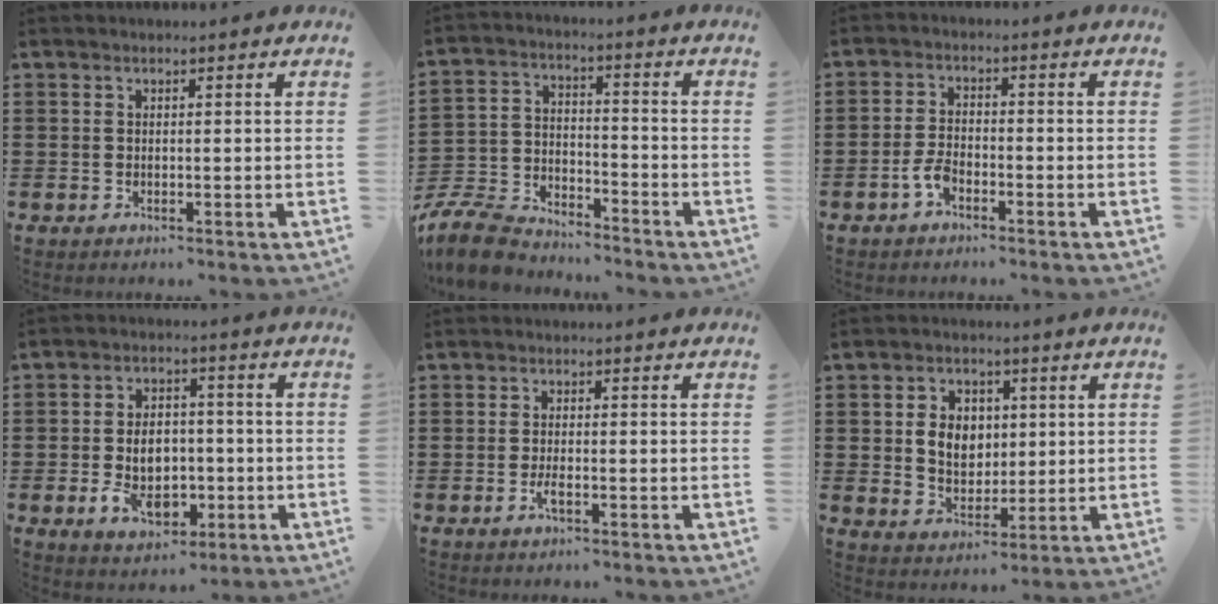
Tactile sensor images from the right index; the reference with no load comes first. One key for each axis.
{"total": 8.6, "fx": -8.2, "fy": 1.8, "fz": 2.1, "tx": -0.061, "ty": 0.014, "tz": -0.165}
{"total": 3.3, "fx": -1.9, "fy": 1.3, "fz": 2.3, "tx": -0.058, "ty": -0.004, "tz": -0.039}
{"total": 7.7, "fx": -1.8, "fy": 5.2, "fz": 5.4, "tx": -0.086, "ty": -0.002, "tz": -0.037}
{"total": 1.8, "fx": -0.8, "fy": 0.4, "fz": 1.6, "tx": -0.027, "ty": -0.001, "tz": -0.015}
{"total": 6.1, "fx": 0.9, "fy": 4.9, "fz": 3.5, "tx": -0.077, "ty": 0.012, "tz": 0.013}